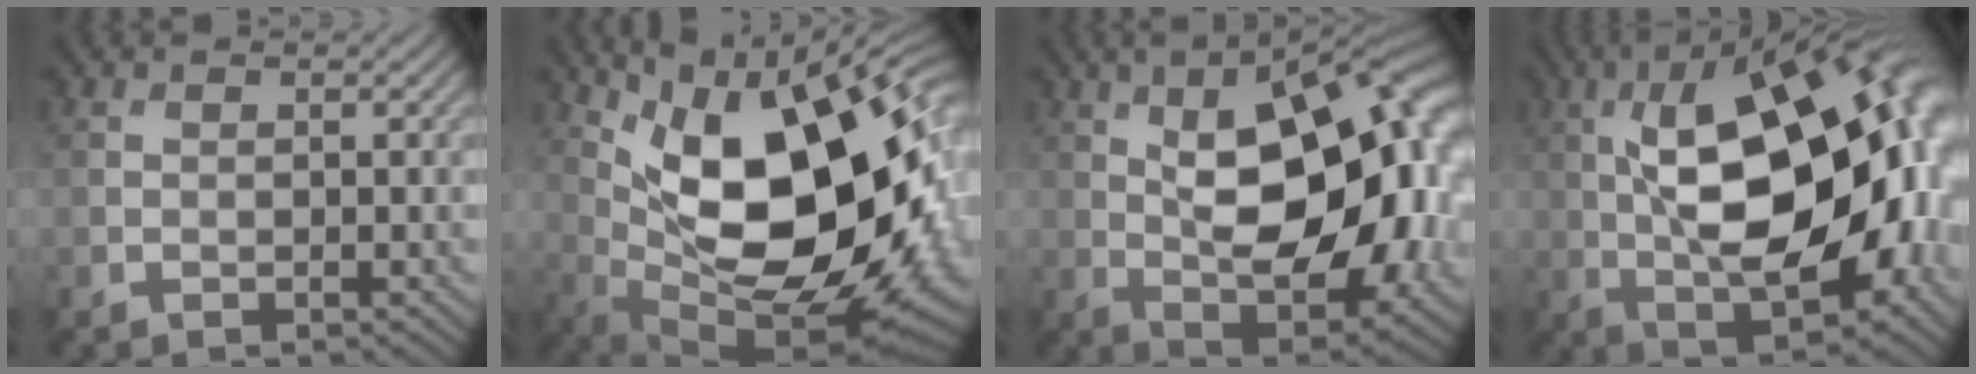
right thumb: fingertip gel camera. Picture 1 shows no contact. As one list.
[{"total": 19.8, "force": [3.5, 9.5, 17.0], "torque": [-0.267, 0.014, 0.058]}, {"total": 18.9, "force": [2.0, 9.2, 16.4], "torque": [-0.230, 0.018, 0.015]}, {"total": 20.4, "force": [1.1, 9.6, 17.9], "torque": [-0.272, 0.020, 0.001]}]